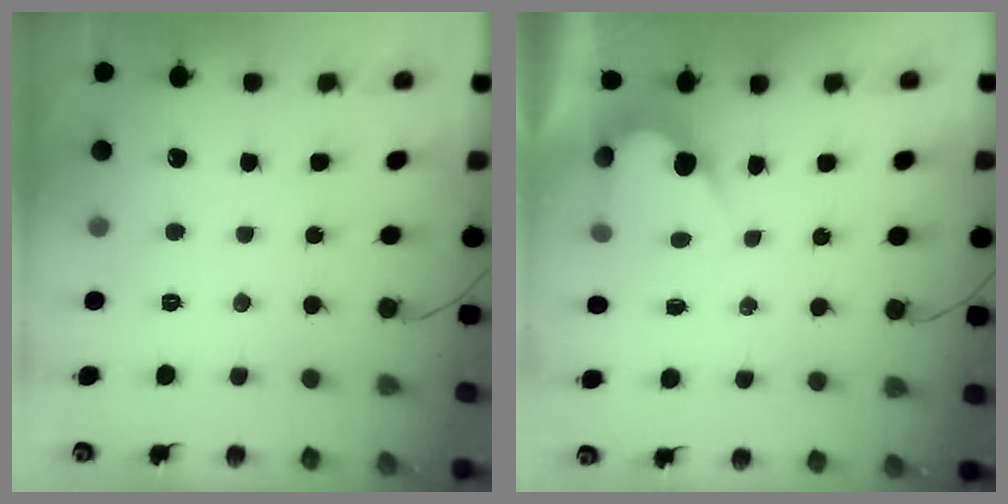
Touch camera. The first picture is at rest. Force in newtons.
{"total": 3.2, "press": 3.2, "slide": 0.2}